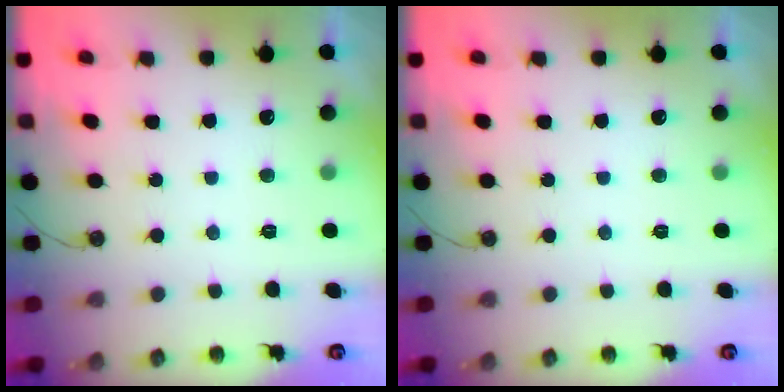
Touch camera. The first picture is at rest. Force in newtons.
{"total": 0.0}